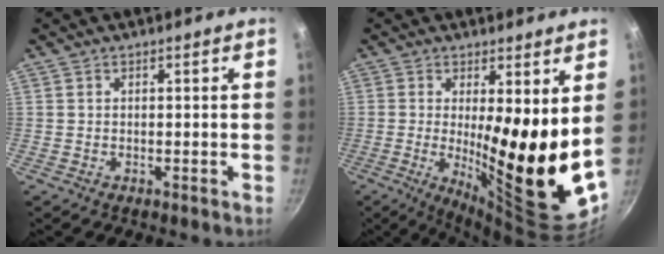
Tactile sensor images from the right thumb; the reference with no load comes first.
{"total": 16.9, "force": [1.4, 3.6, 16.4], "torque": [-0.237, -0.045, 0.027]}